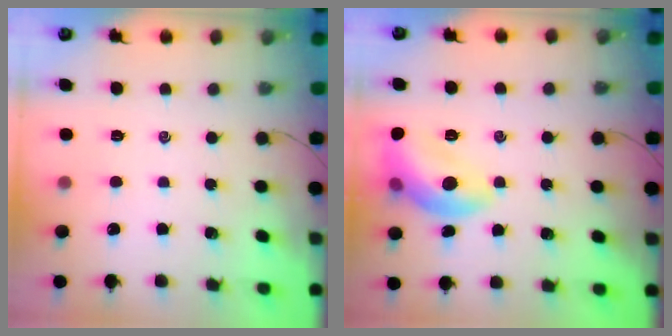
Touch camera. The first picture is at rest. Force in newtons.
{"total": 11.8, "press": 11.8, "slide": 0.8}